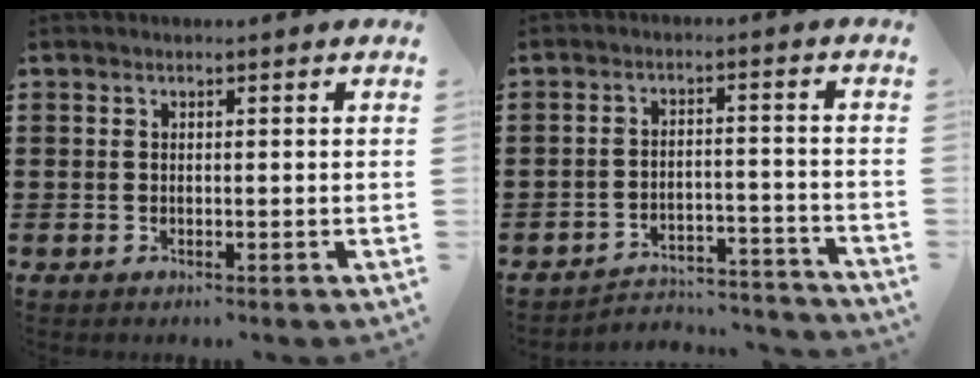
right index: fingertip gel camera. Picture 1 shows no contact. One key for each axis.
{"total": 4.2, "fx": -4.0, "fy": 0.9, "fz": 0.9, "tx": -0.019, "ty": 0.005, "tz": -0.083}